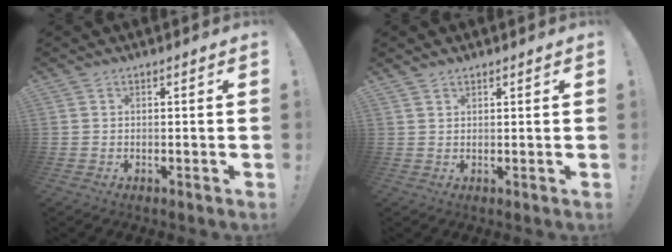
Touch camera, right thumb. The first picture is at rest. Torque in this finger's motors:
{"motor_torque": [-0.02, -0.16, -0.04, 0.04, 0.09]}